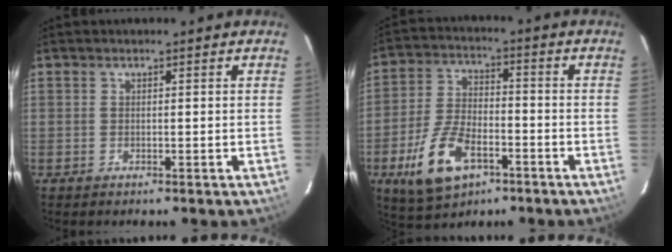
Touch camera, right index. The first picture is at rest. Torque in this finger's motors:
{"motor_torque": [0.48, -0.41, 0.58, 0.14]}